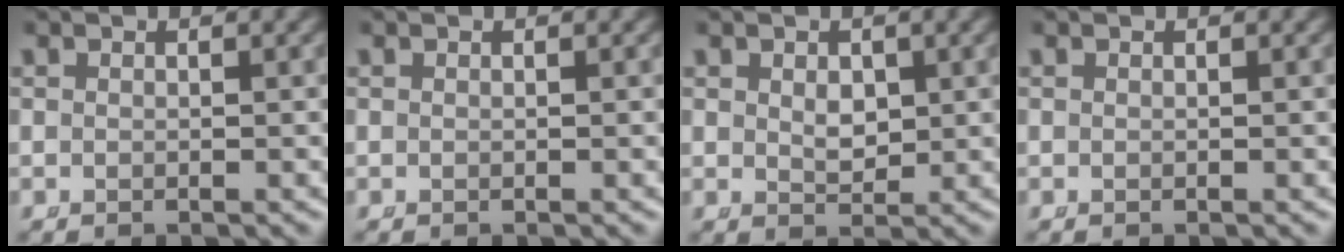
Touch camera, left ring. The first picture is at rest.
{"total": 0.0}
{"total": 1.8, "force": [0.5, 1.2, 1.3], "torque": [-0.023, -0.021, 0.023]}
{"total": 0.0}